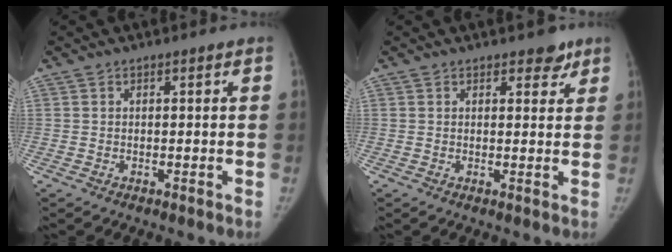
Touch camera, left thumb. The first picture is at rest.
{"total": 2.5, "force": [1.8, 1.3, 1.1], "torque": [0.006, -0.010, 0.022]}